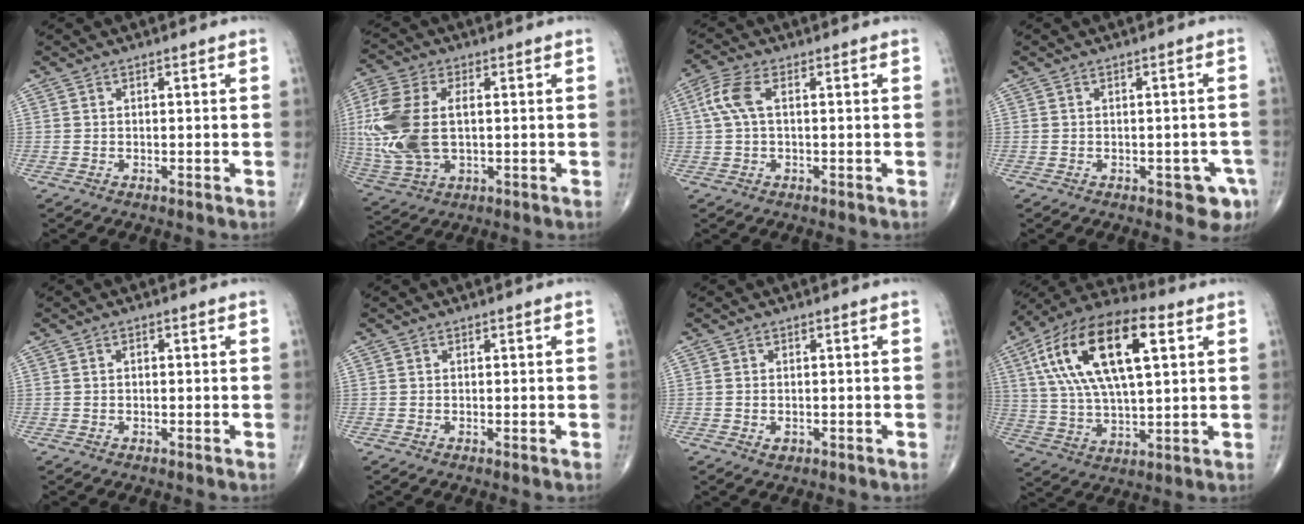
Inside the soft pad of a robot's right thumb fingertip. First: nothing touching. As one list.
[{"total": 16.5, "force": [0.8, 9.4, 13.5], "torque": [-0.335, -0.002, 0.021]}, {"total": 5.4, "force": [1.0, 2.4, 4.8], "torque": [-0.130, 0.019, 0.019]}, {"total": 4.6, "force": [-2.1, 2.4, 3.3], "torque": [-0.020, 0.009, -0.021]}, {"total": 0.6, "force": [0.0, 0.4, 0.4], "torque": [-0.005, 0.001, -0.003]}, {"total": 0.0}, {"total": 1.3, "force": [-0.4, 0.9, 0.8], "torque": [-0.009, 0.001, -0.003]}, {"total": 22.5, "force": [6.9, 9.7, 19.1], "torque": [-0.358, 0.010, 0.114]}]